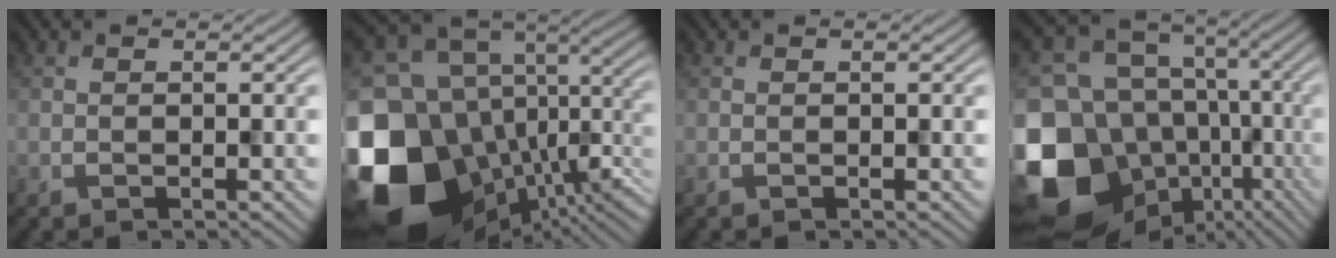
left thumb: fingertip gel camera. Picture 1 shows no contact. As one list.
[{"total": 19.0, "force": [-5.4, 13.0, 12.8], "torque": [-0.301, -0.035, -0.053]}, {"total": 0.0}, {"total": 19.0, "force": [-6.6, 15.0, 9.6], "torque": [-0.270, -0.024, -0.079]}]